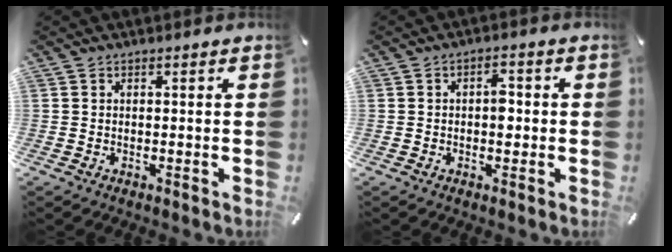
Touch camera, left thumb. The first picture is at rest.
{"total": 3.7, "force": [-0.1, 2.1, 3.0], "torque": [-0.034, -0.001, -0.009]}